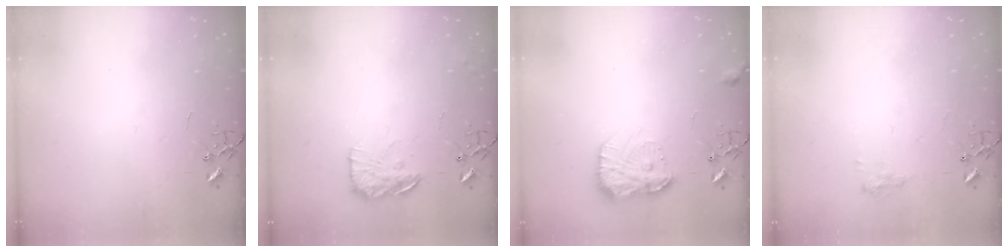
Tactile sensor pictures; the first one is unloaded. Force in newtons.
{"total": 13.3, "press": 13.3, "slide": 0.8}
{"total": 14.1, "press": 14.1, "slide": 0.8}
{"total": 7.8, "press": 7.8, "slide": 0.7}